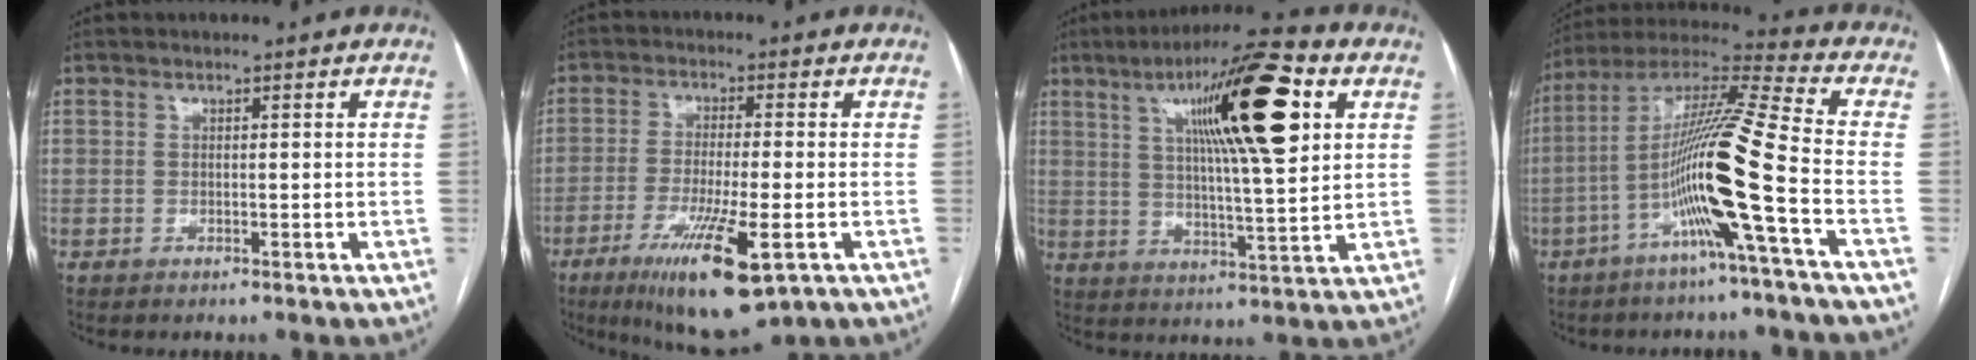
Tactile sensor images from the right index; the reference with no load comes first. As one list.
[{"total": 12.9, "force": [-6.0, 2.0, 11.2], "torque": [-0.197, -0.035, -0.094]}, {"total": 17.6, "force": [6.6, 1.9, 16.2], "torque": [-0.258, 0.018, 0.100]}, {"total": 15.8, "force": [-5.0, -1.8, 14.8], "torque": [-0.284, 0.002, -0.102]}]